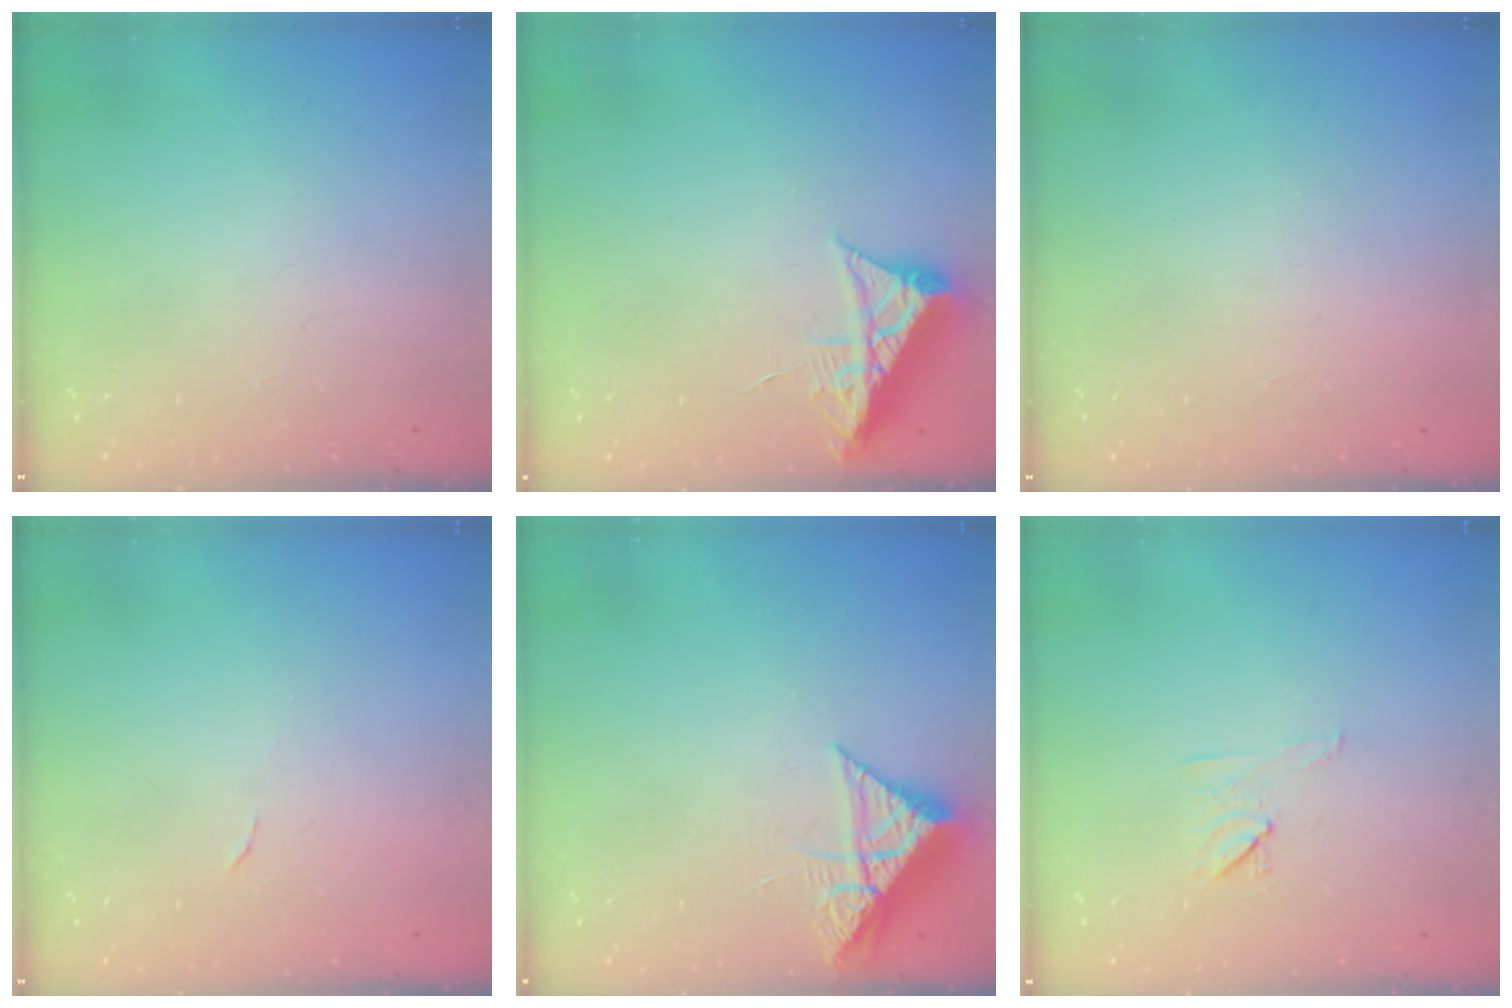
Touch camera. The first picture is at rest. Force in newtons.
{"total": 7.1, "press": 7.1, "slide": 0.8}
{"total": 1.7, "press": 1.6, "slide": 0.1}
{"total": 3.7, "press": 3.7, "slide": 0.2}
{"total": 7.6, "press": 7.6, "slide": 0.4}
{"total": 7.3, "press": 7.2, "slide": 1.3}